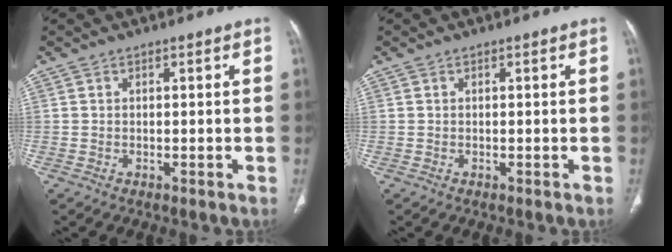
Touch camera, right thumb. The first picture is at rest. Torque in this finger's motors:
{"motor_torque": [0.05, 0.03, -0.21, 0.11, 0.01]}